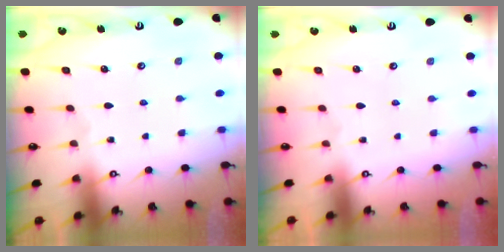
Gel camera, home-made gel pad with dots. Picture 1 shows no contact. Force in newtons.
{"total": 1.5, "press": 1.4, "slide": 0.7}